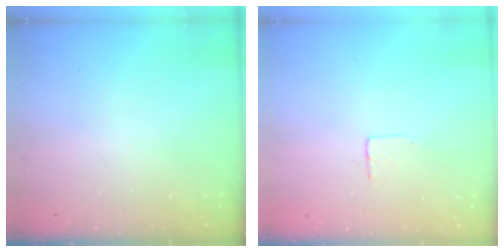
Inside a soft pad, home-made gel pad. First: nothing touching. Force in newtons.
{"total": 2.7, "press": 2.7, "slide": 0.1}